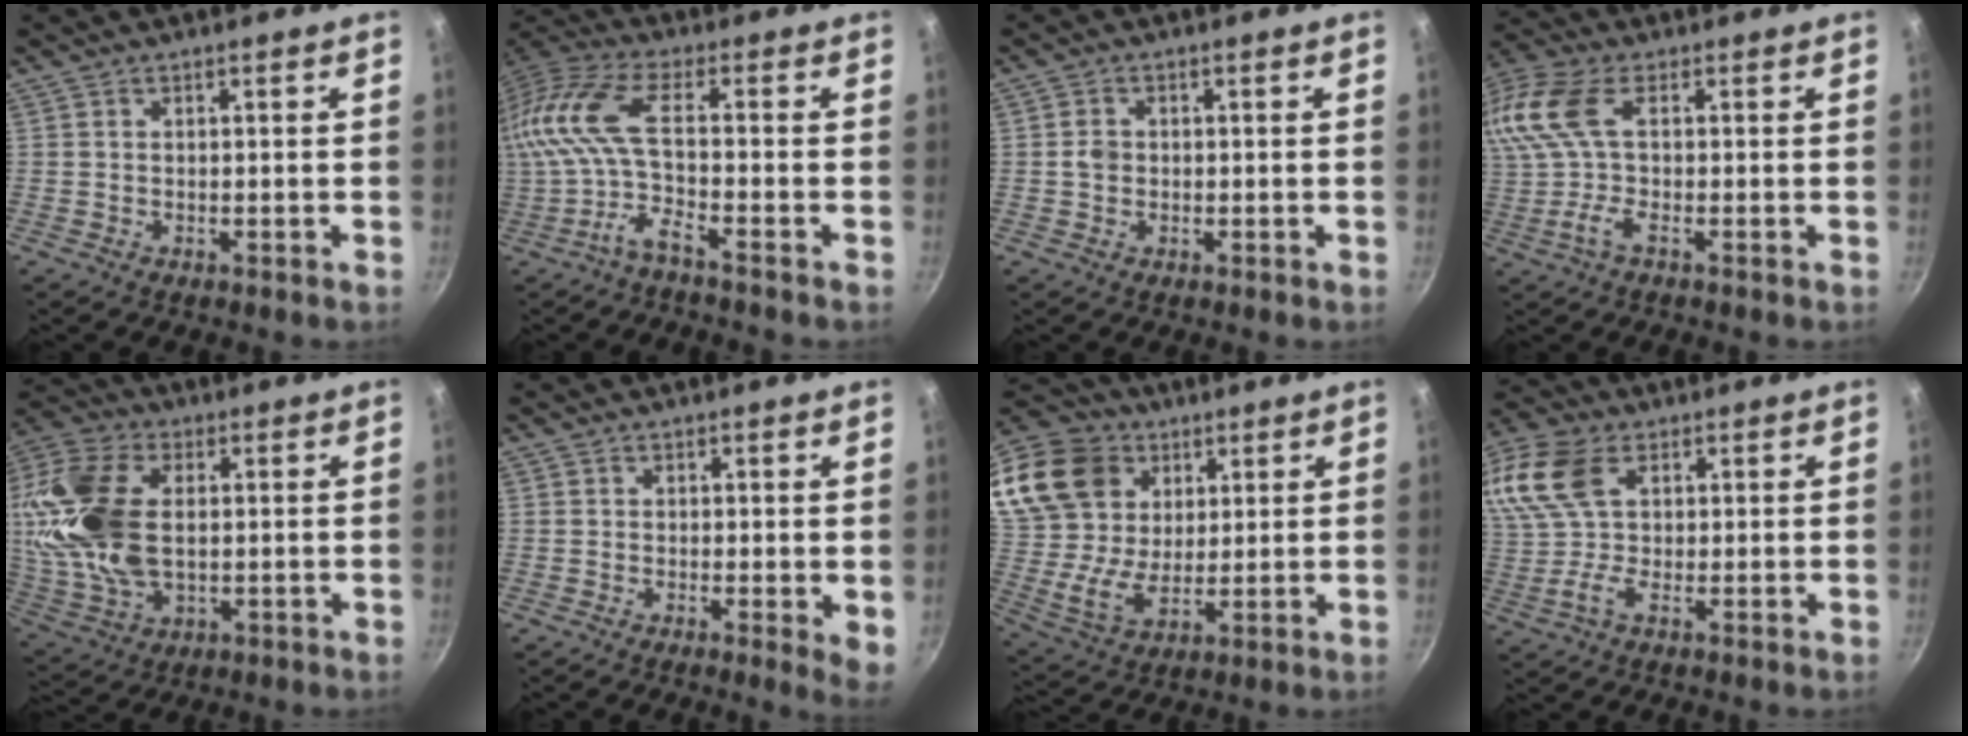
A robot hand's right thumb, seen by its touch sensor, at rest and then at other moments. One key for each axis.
{"total": 11.9, "fx": -2.8, "fy": 3.2, "fz": 11.1, "tx": -0.254, "ty": 0.013, "tz": -0.068}
{"total": 2.2, "fx": -0.1, "fy": 1.9, "fz": 1.2, "tx": -0.013, "ty": 0.007, "tz": -0.004}
{"total": 13.3, "fx": 1.7, "fy": 6.3, "fz": 11.6, "tx": -0.244, "ty": 0.017, "tz": 0.014}
{"total": 21.3, "fx": 2.4, "fy": 13.1, "fz": 16.6, "tx": -0.339, "ty": 0.003, "tz": 0.046}
{"total": 3.5, "fx": 0.1, "fy": 1.1, "fz": 3.4, "tx": -0.038, "ty": -0.013, "tz": -0.002}
{"total": 24.4, "fx": 12.4, "fy": 17.5, "fz": 11.6, "tx": -0.250, "ty": -0.011, "tz": 0.239}
{"total": 16.0, "fx": 5.0, "fy": 10.1, "fz": 11.3, "tx": -0.244, "ty": 0.029, "tz": 0.086}